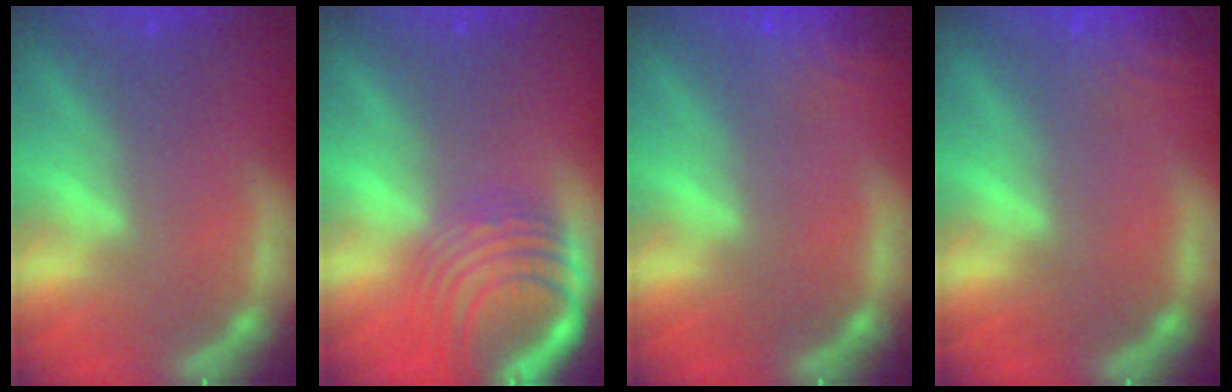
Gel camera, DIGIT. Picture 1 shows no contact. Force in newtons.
{"total": 9.1}
{"total": 4.0}
{"total": 4.6}